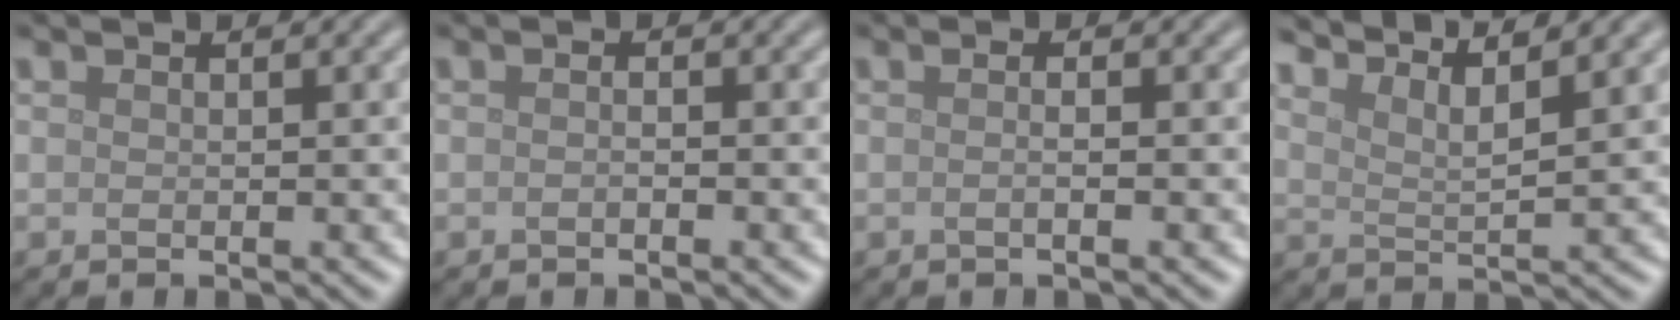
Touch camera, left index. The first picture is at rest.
{"total": 0.6, "force": [-0.3, 0.2, 0.5], "torque": [-0.012, -0.002, -0.007]}
{"total": 1.9, "force": [0.2, 0.8, 1.7], "torque": [-0.006, -0.004, -0.016]}
{"total": 5.6, "force": [4.9, 1.0, 2.5], "torque": [-0.026, 0.013, 0.055]}